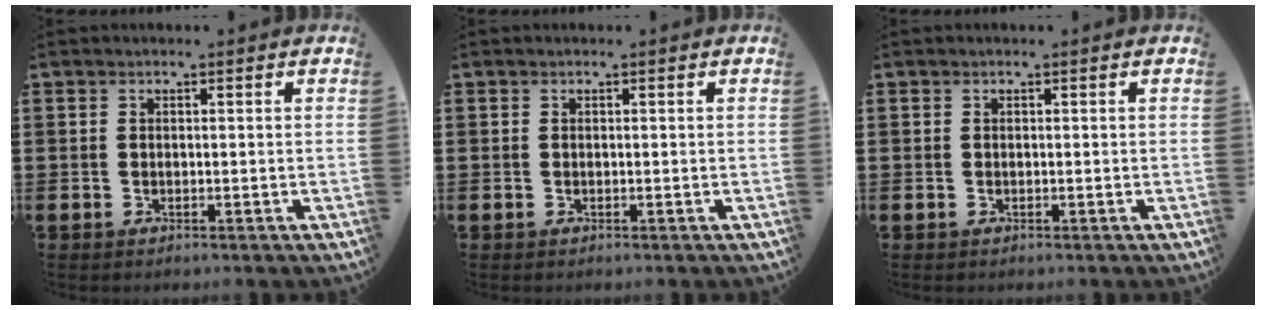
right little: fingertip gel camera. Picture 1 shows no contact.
{"total": 0.0}
{"total": 0.0}